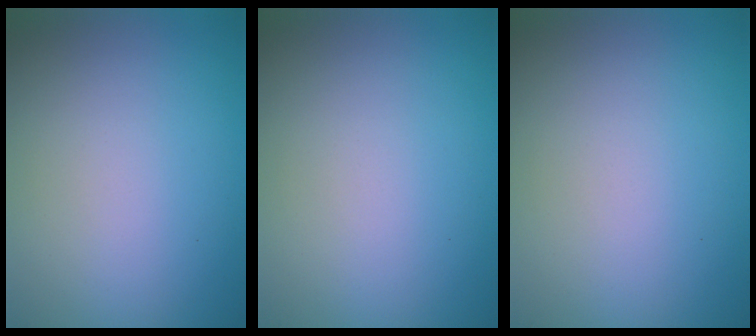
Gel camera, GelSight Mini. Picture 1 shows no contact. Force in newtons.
{"total": 0.0}
{"total": 0.0}